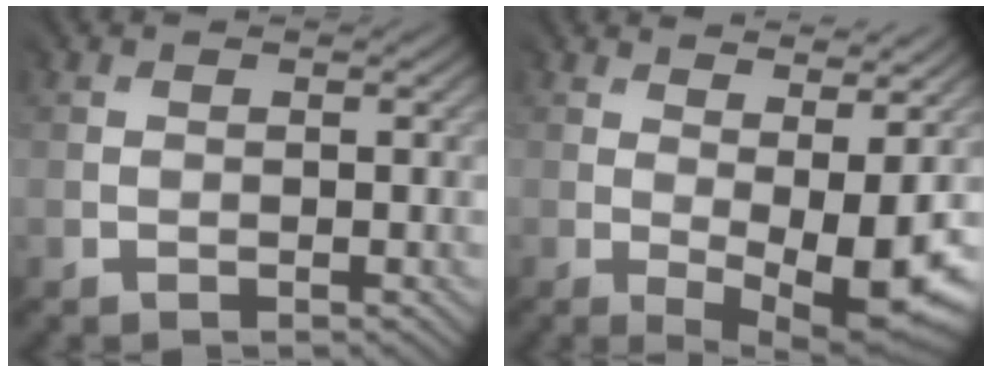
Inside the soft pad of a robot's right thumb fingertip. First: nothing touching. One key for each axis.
{"total": 8.8, "fx": 1.1, "fy": 3.0, "fz": 8.2, "tx": -0.099, "ty": 0.003, "tz": 0.034}